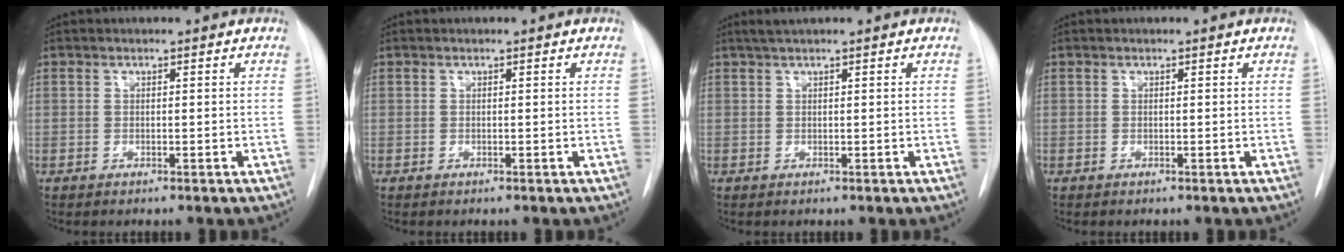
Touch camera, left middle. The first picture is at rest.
{"total": 0.0}
{"total": 1.6, "force": [1.2, -0.1, 1.1], "torque": [-0.023, 0.013, 0.023]}
{"total": 0.0}